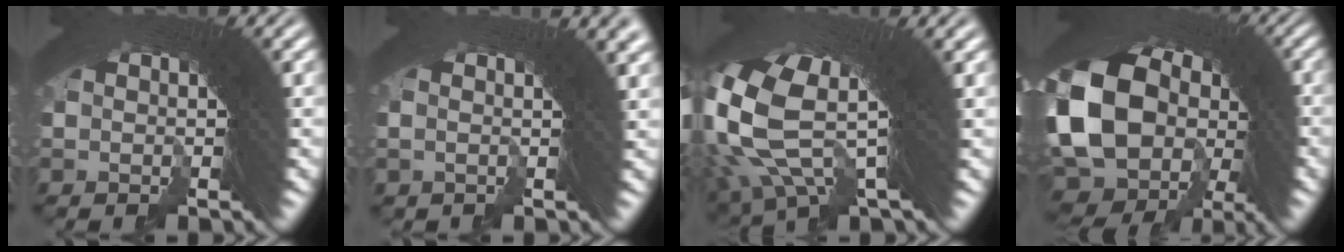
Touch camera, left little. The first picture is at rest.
{"total": 3.2, "force": [1.5, 0.4, 2.8], "torque": [-0.021, 0.021, 0.014]}
{"total": 10.0, "force": [2.7, 5.3, 8.1], "torque": [-0.198, -0.010, 0.052]}
{"total": 20.1, "force": [-1.9, 16.4, 11.4], "torque": [-0.271, -0.057, -0.021]}